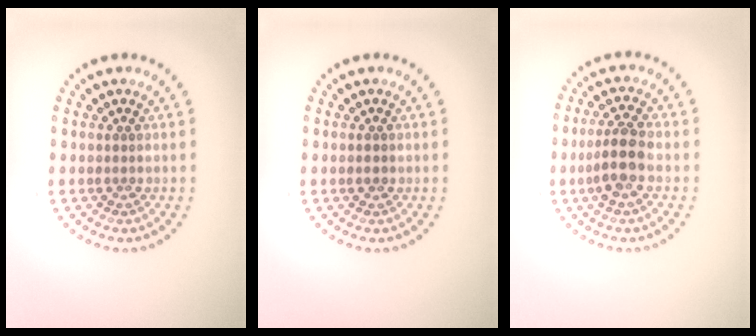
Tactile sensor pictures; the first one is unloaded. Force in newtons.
{"total": 1.0, "press": 1.0, "slide": 0.0}
{"total": 3.4, "press": 3.2, "slide": 1.0}